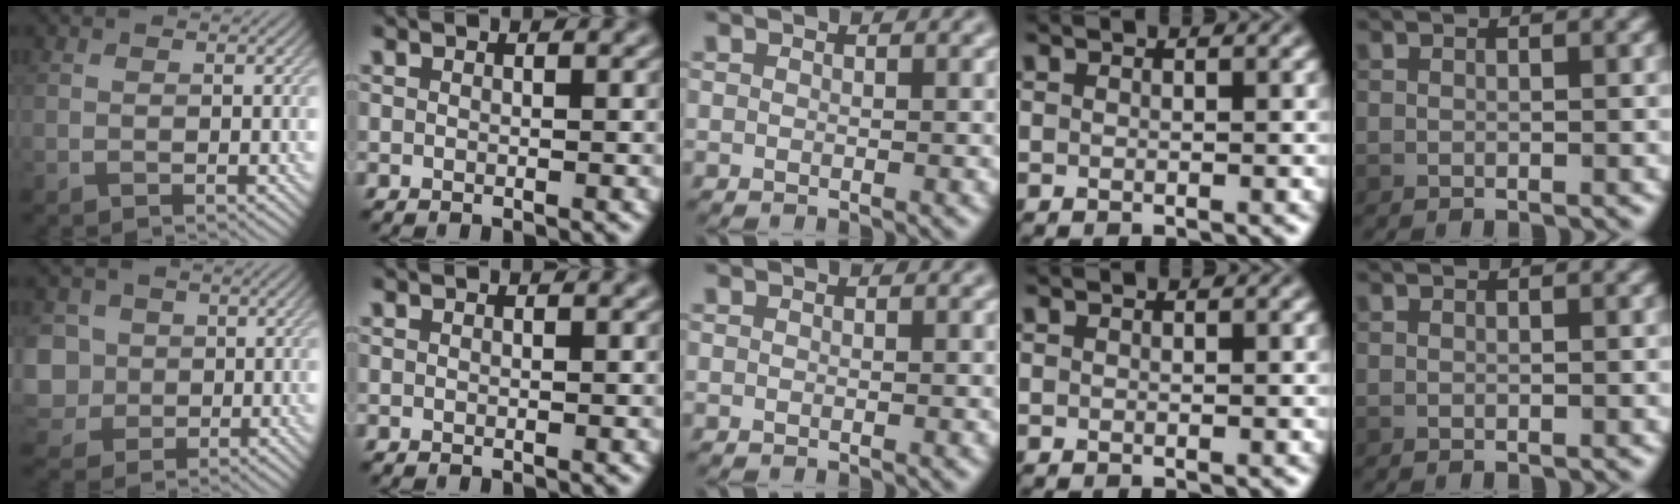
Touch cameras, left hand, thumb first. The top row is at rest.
{"thumb": {"total": 7.1, "force": [0.3, 6.6, 2.5], "torque": [-0.095, -0.002, -0.016]}}